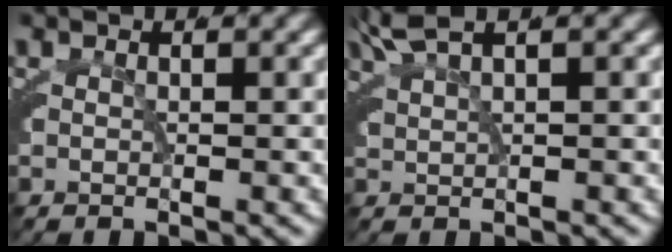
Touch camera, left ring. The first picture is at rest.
{"total": 3.7, "force": [2.8, 0.9, 2.3], "torque": [-0.045, 0.015, 0.047]}